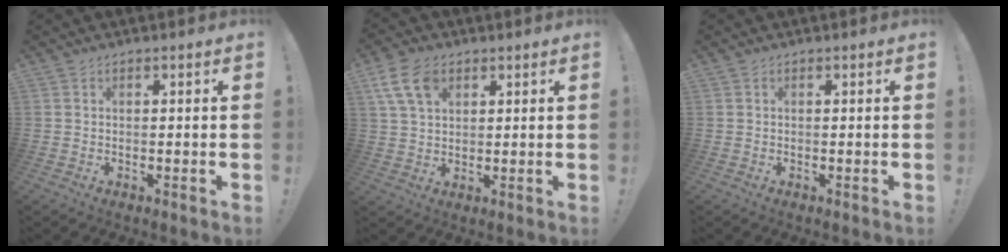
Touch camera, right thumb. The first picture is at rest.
{"total": 9.7, "force": [4.6, 6.2, 5.8], "torque": [-0.110, -0.004, 0.091]}
{"total": 0.0}